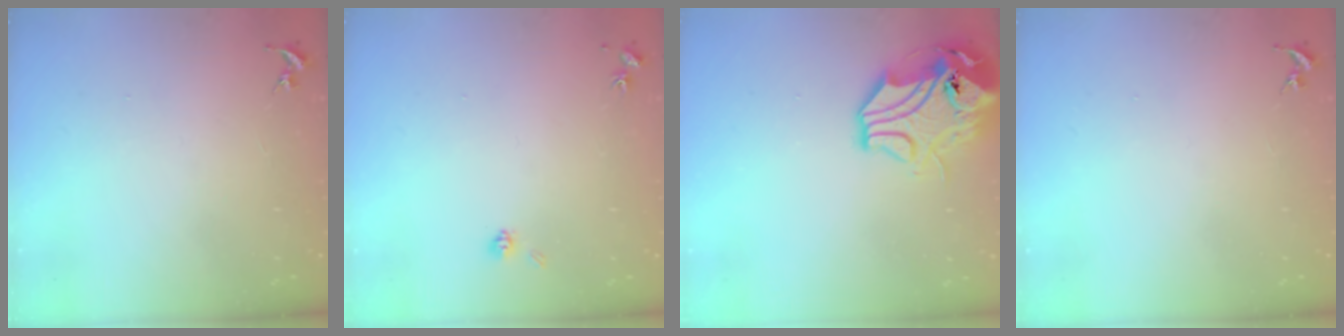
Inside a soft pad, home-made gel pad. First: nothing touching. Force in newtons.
{"total": 4.6, "press": 4.4, "slide": 1.2}
{"total": 13.8, "press": 13.6, "slide": 2.0}
{"total": 0.0}